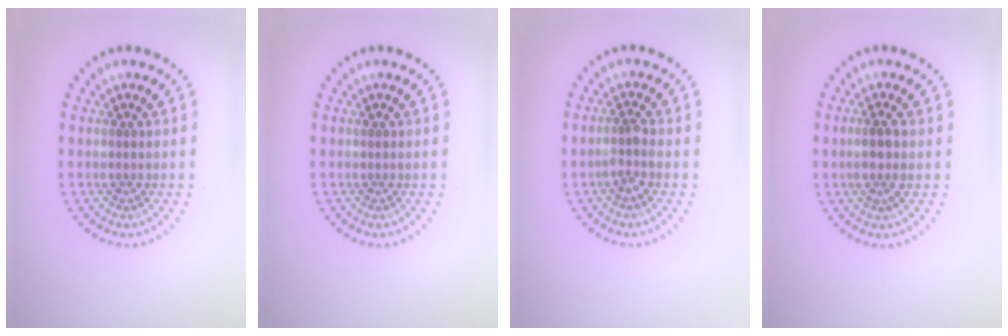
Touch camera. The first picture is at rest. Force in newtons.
{"total": 0.0}
{"total": 1.4, "press": 1.2, "slide": 0.8}
{"total": 2.1, "press": 1.8, "slide": 1.1}